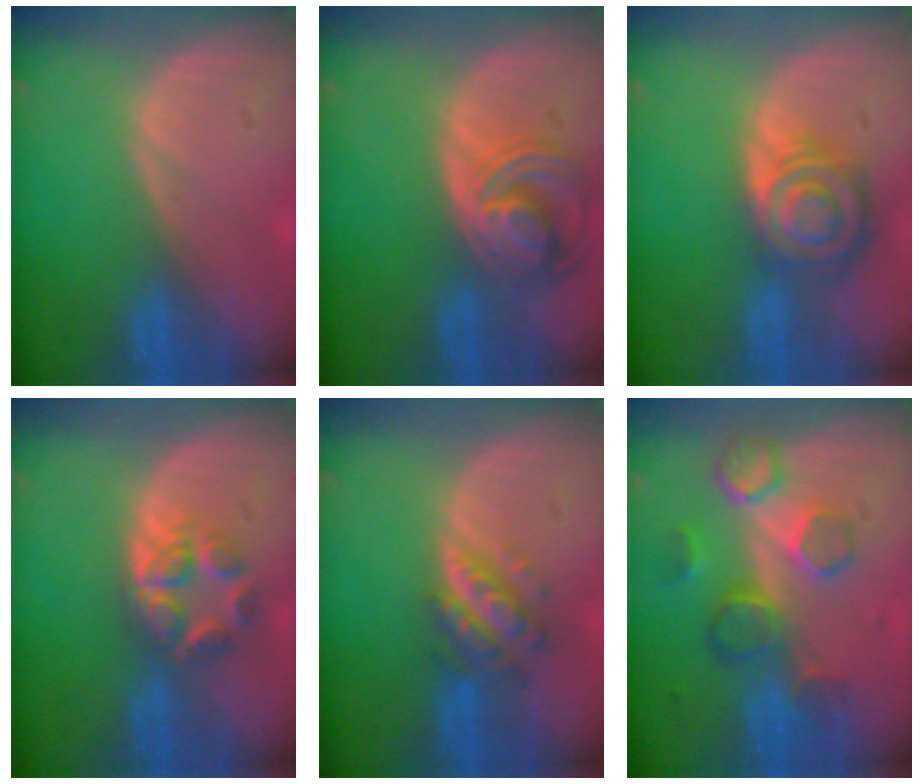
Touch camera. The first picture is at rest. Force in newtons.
{"total": 8.3, "press": 7.1, "slide": 4.2}
{"total": 8.5, "press": 7.4, "slide": 4.2}
{"total": 5.5, "press": 5.2, "slide": 1.7}
{"total": 5.6, "press": 5.2, "slide": 2.2}
{"total": 8.4, "press": 7.7, "slide": 3.4}